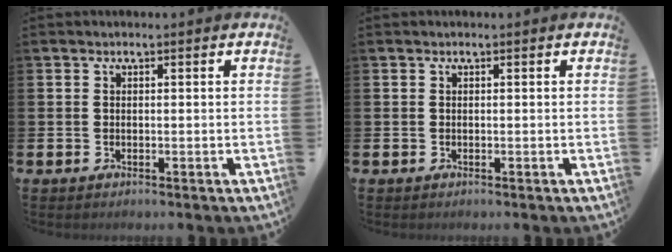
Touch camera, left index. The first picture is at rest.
{"total": 0.0}